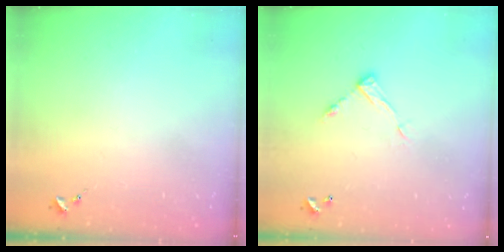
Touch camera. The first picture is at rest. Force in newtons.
{"total": 7.9, "press": 7.9, "slide": 0.3}